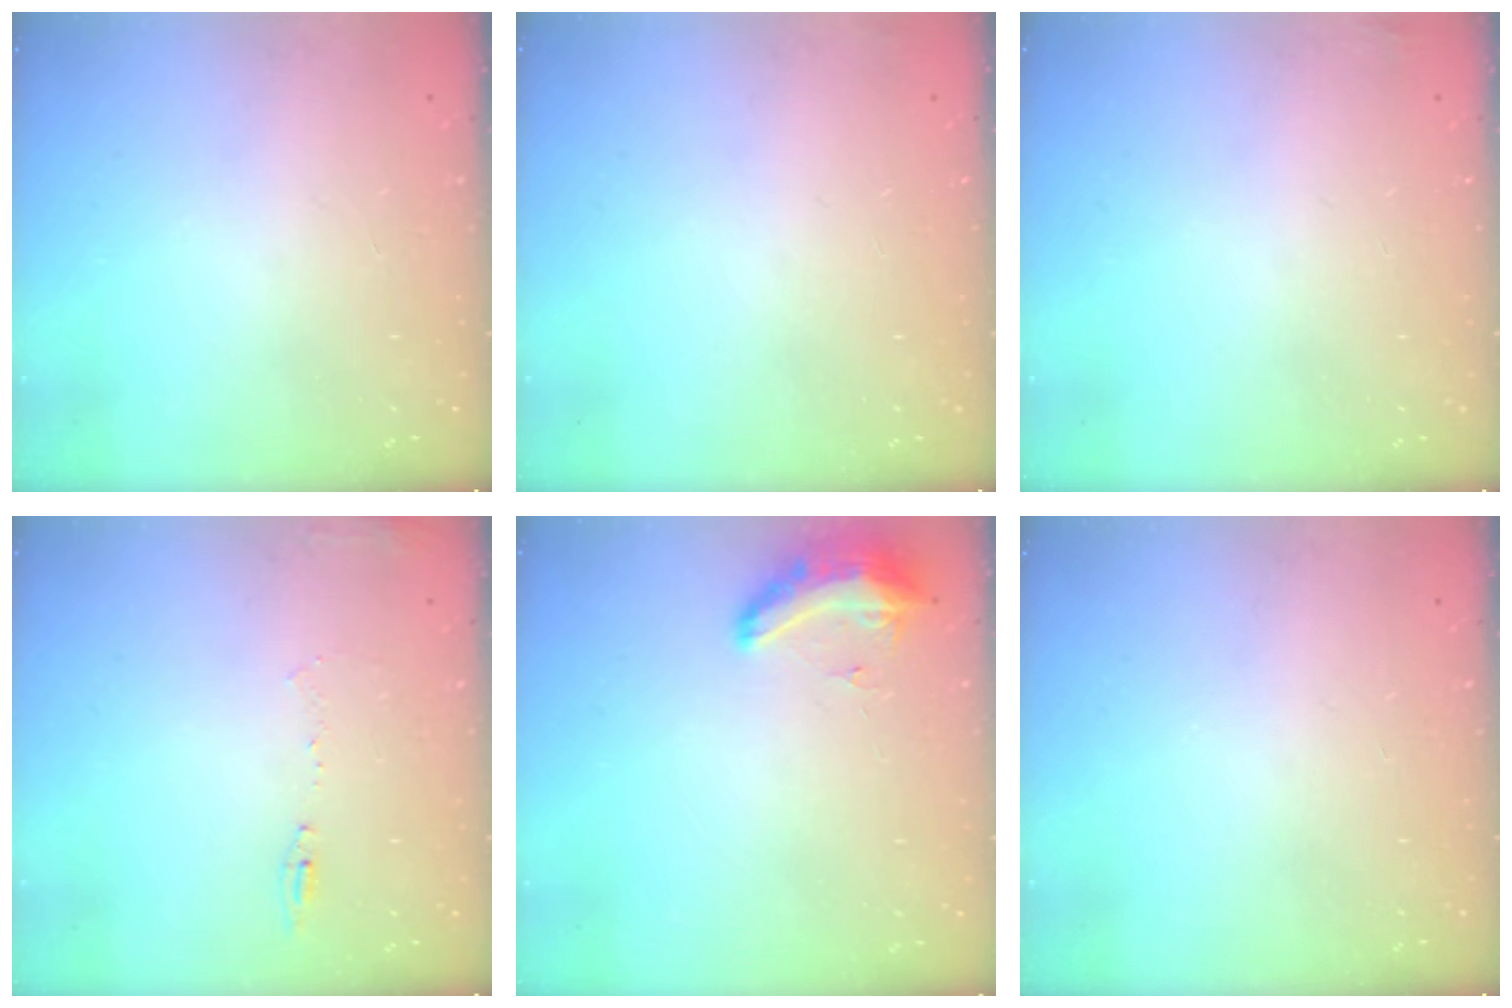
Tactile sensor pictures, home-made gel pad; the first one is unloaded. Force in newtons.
{"total": 2.2, "press": 2.1, "slide": 0.8}
{"total": 2.8, "press": 2.6, "slide": 0.9}
{"total": 6.2, "press": 6.0, "slide": 1.5}
{"total": 8.6, "press": 8.5, "slide": 1.2}
{"total": 0.0}